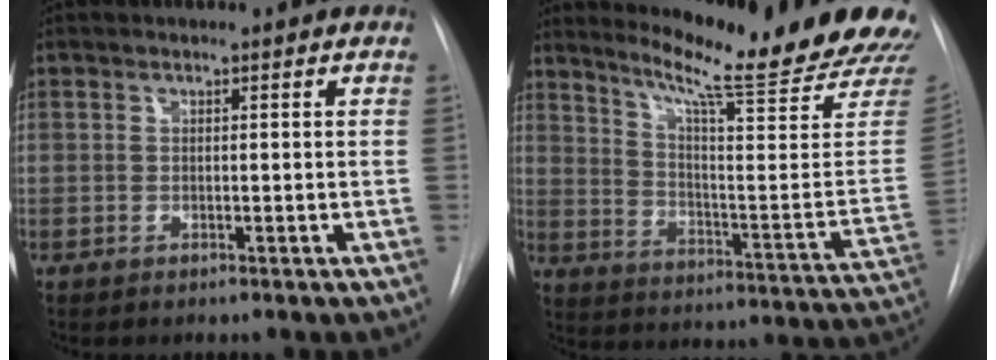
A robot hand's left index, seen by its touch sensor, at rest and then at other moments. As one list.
[{"total": 23.5, "force": [20.4, -0.3, 11.7], "torque": [-0.178, -0.102, 0.265]}]